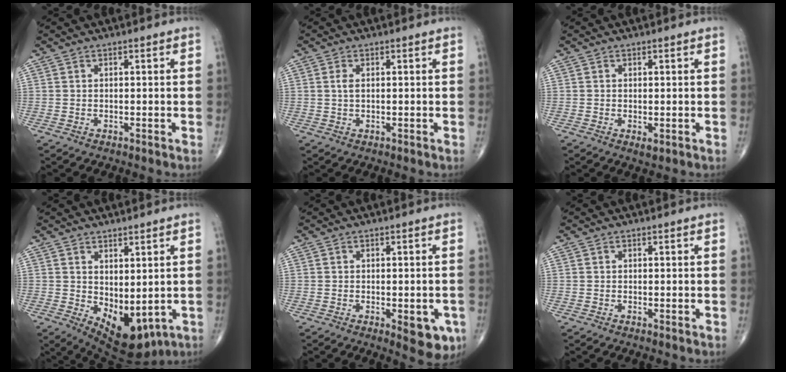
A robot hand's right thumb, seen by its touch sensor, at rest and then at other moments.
{"total": 1.7, "force": [0.4, 0.9, 1.4], "torque": [-0.032, 0.003, 0.009]}
{"total": 1.2, "force": [-0.3, 0.6, 1.0], "torque": [-0.015, -0.003, -0.002]}
{"total": 9.5, "force": [-0.6, 5.2, 8.0], "torque": [-0.097, -0.016, 0.018]}
{"total": 6.7, "force": [-2.2, 2.8, 5.7], "torque": [-0.051, -0.006, -0.021]}
{"total": 0.0}